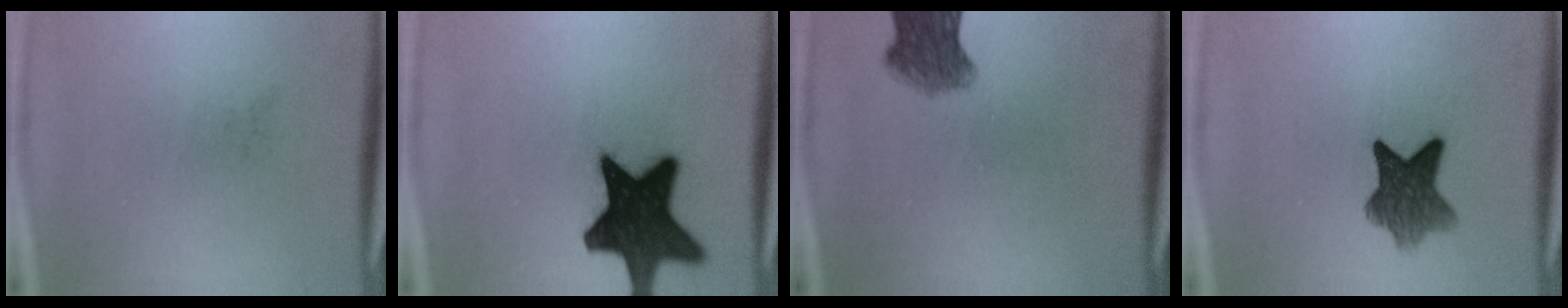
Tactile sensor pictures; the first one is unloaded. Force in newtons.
{"total": 18.0}
{"total": 5.8}
{"total": 7.1}